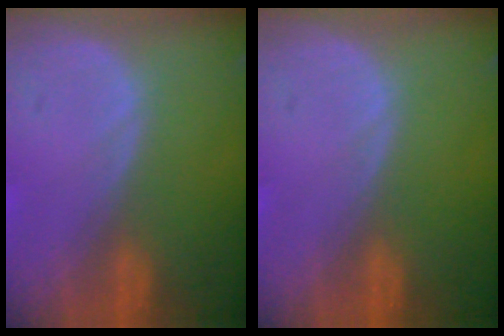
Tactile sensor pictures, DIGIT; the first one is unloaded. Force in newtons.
{"total": 0.0}